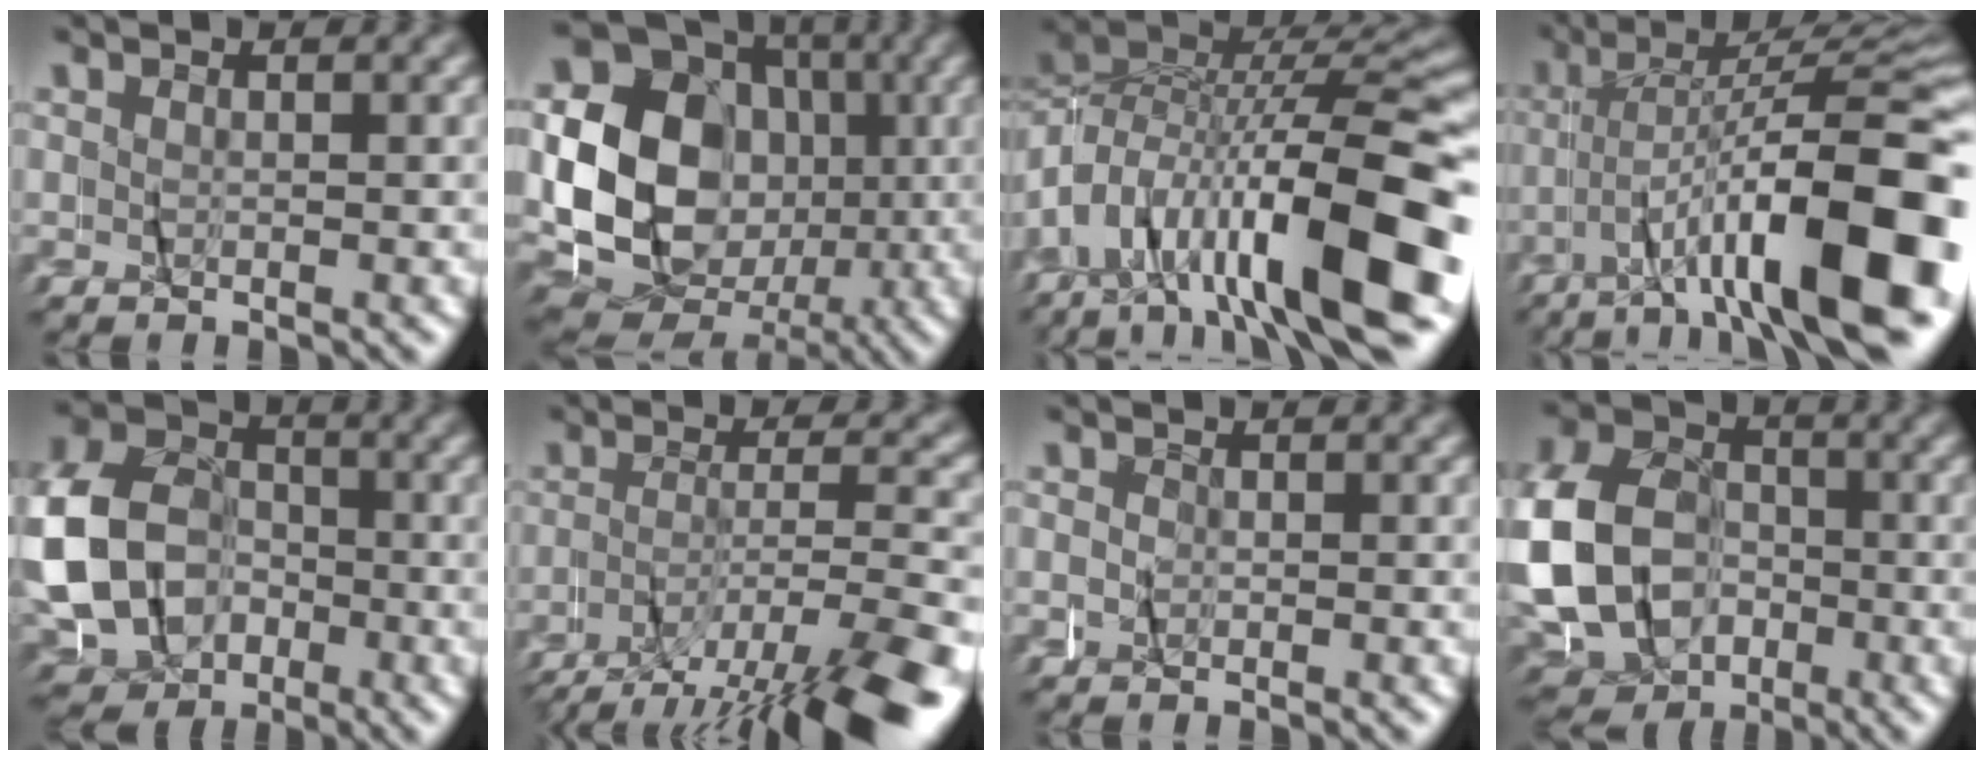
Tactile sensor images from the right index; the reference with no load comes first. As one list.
[{"total": 19.5, "force": [-0.9, 16.6, 10.2], "torque": [-0.233, -0.037, -0.017]}, {"total": 15.8, "force": [-4.1, 9.3, 12.0], "torque": [-0.203, -0.005, -0.070]}, {"total": 14.0, "force": [-6.3, 3.9, 11.9], "torque": [-0.162, -0.015, -0.090]}, {"total": 13.2, "force": [-3.0, 11.8, 5.1], "torque": [-0.128, -0.036, -0.059]}, {"total": 8.5, "force": [-6.0, 1.8, 5.7], "torque": [-0.089, -0.028, -0.086]}, {"total": 1.2, "force": [-0.9, -0.1, -0.8], "torque": [0.015, -0.004, -0.018]}, {"total": 14.7, "force": [-3.1, 13.2, 5.8], "torque": [-0.150, -0.042, -0.061]}]